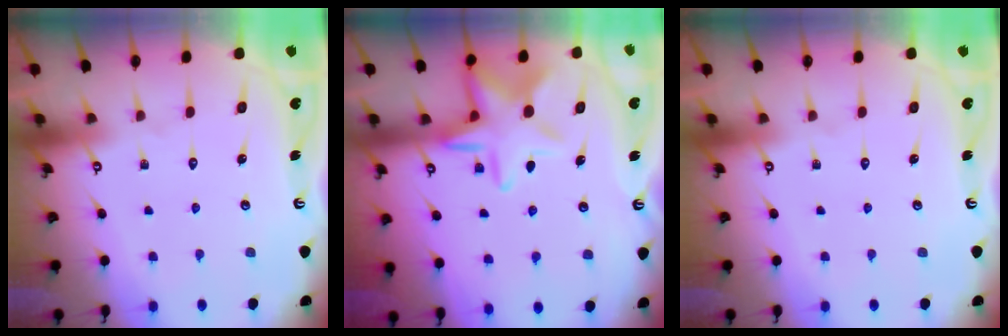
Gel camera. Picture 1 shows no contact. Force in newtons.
{"total": 11.6, "press": 11.6, "slide": 1.2}
{"total": 0.0}